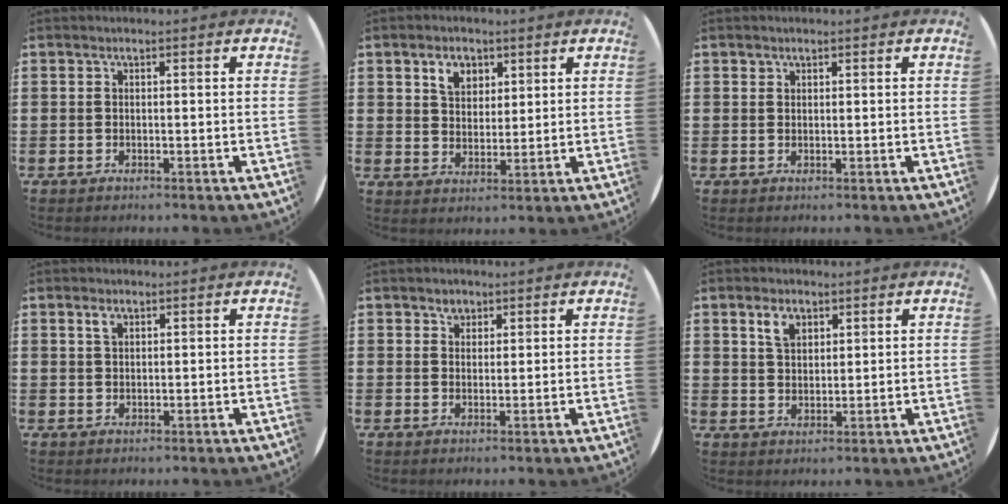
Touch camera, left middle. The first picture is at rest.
{"total": 3.7, "force": [2.3, 2.5, 1.4], "torque": [-0.019, 0.001, 0.039]}
{"total": 0.7, "force": [0.6, 0.3, -0.1], "torque": [0.009, 0.000, 0.010]}
{"total": 1.7, "force": [1.1, 0.9, 0.8], "torque": [-0.010, 0.003, 0.018]}
{"total": 1.8, "force": [1.4, 1.2, 0.2], "torque": [0.011, -0.004, 0.024]}
{"total": 3.2, "force": [2.1, 1.9, 1.5], "torque": [-0.018, -0.003, 0.035]}